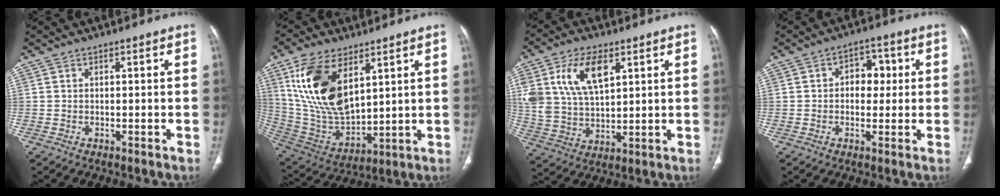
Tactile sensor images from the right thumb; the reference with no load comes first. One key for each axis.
{"total": 18.9, "fx": 7.9, "fy": 9.9, "fz": 14.1, "tx": -0.253, "ty": -0.032, "tz": 0.167}
{"total": 14.1, "fx": 5.7, "fy": 7.6, "fz": 10.4, "tx": -0.193, "ty": -0.013, "tz": 0.118}
{"total": 6.4, "fx": 0.8, "fy": 4.6, "fz": 4.4, "tx": -0.028, "ty": 0.011, "tz": 0.008}